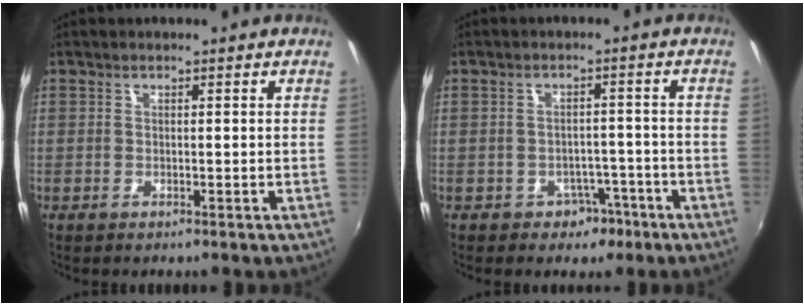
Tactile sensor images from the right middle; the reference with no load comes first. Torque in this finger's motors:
{"motor_torque": [0.30, -0.54, -0.01, 0.01]}